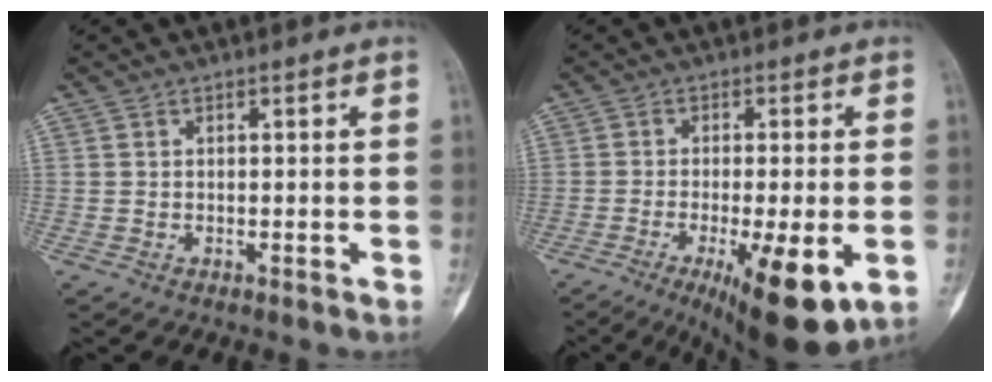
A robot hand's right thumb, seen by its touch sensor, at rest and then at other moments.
{"total": 14.1, "force": [-5.0, 3.7, 12.7], "torque": [-0.166, -0.012, -0.063]}